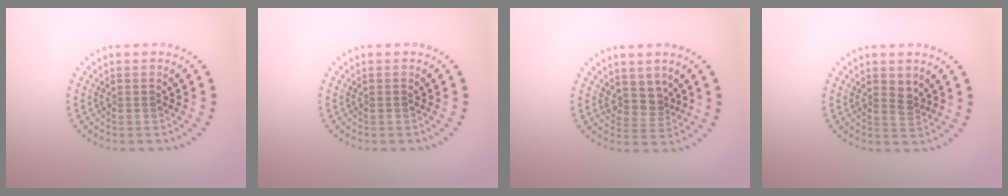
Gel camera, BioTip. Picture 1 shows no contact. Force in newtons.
{"total": 0.0}
{"total": 2.3, "press": 1.7, "slide": 1.6}
{"total": 1.4, "press": 1.2, "slide": 0.7}